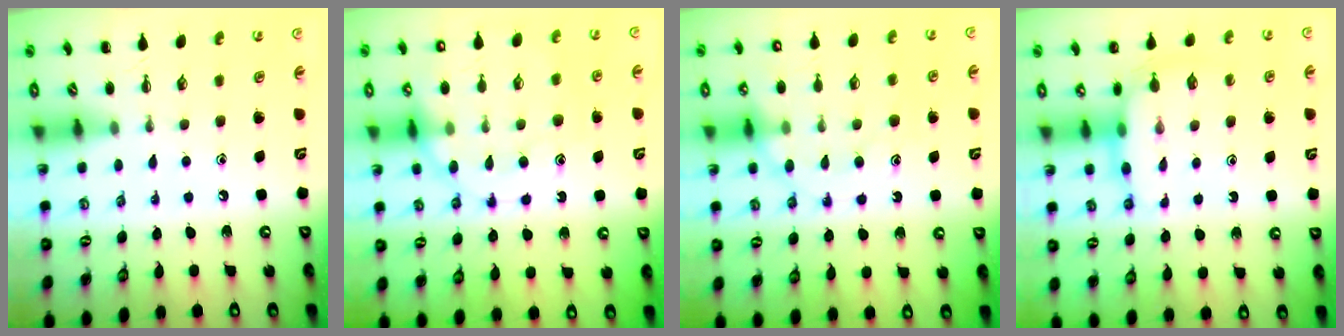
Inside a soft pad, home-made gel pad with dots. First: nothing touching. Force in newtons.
{"total": 17.0, "press": 16.9, "slide": 1.5}
{"total": 13.5, "press": 13.4, "slide": 1.1}
{"total": 10.1, "press": 10.0, "slide": 1.7}